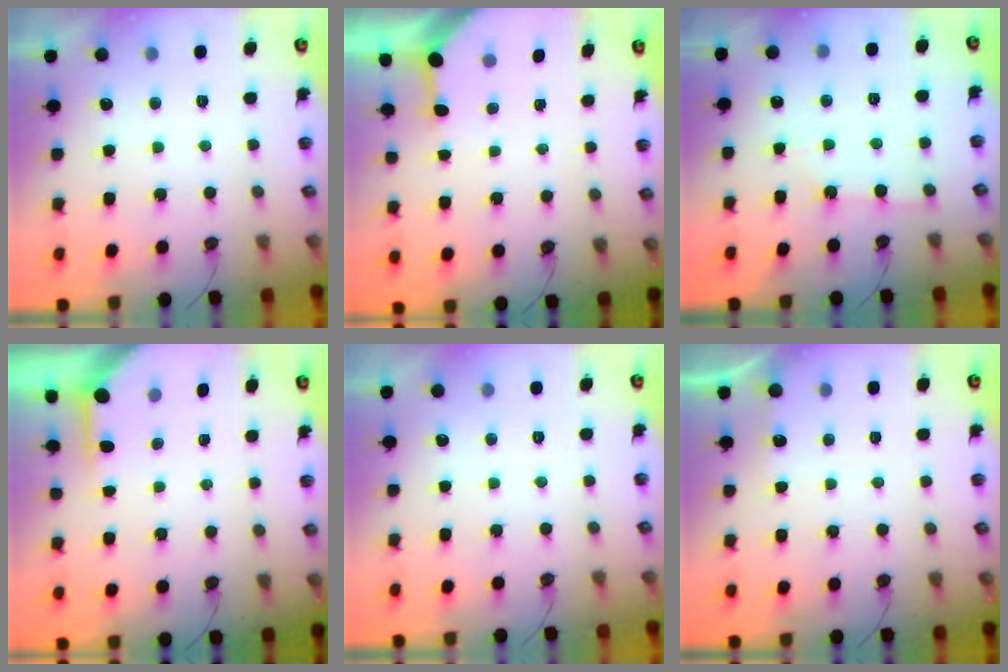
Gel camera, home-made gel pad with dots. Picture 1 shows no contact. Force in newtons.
{"total": 3.4, "press": 3.4, "slide": 0.3}
{"total": 3.0, "press": 3.0, "slide": 0.5}
{"total": 4.0, "press": 4.0, "slide": 0.3}
{"total": 0.0}
{"total": 3.2, "press": 3.2, "slide": 0.5}